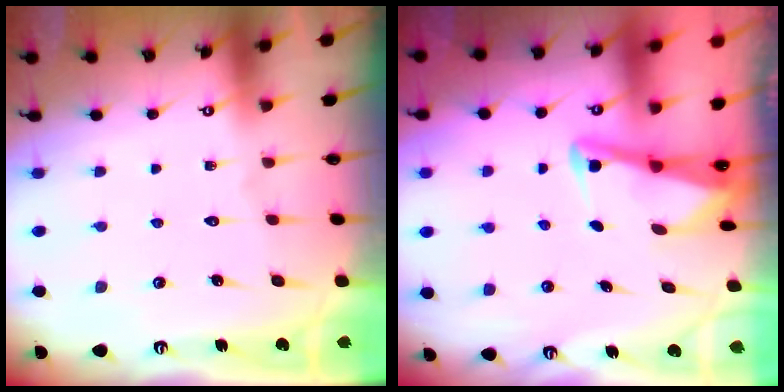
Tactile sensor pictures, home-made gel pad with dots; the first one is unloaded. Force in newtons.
{"total": 2.9, "press": 2.9, "slide": 0.4}